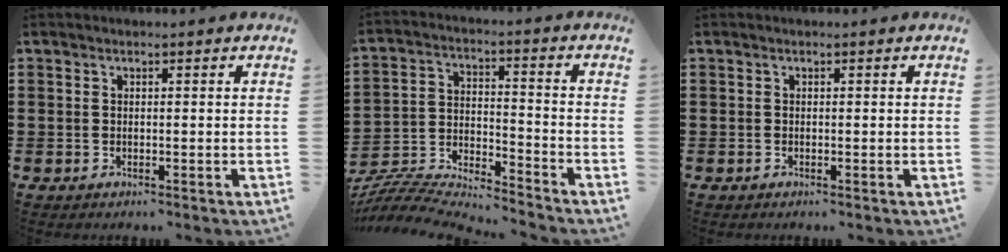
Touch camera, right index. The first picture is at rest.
{"total": 5.9, "force": [-5.7, 0.6, 1.0], "torque": [-0.034, -0.009, -0.121]}
{"total": 0.0}